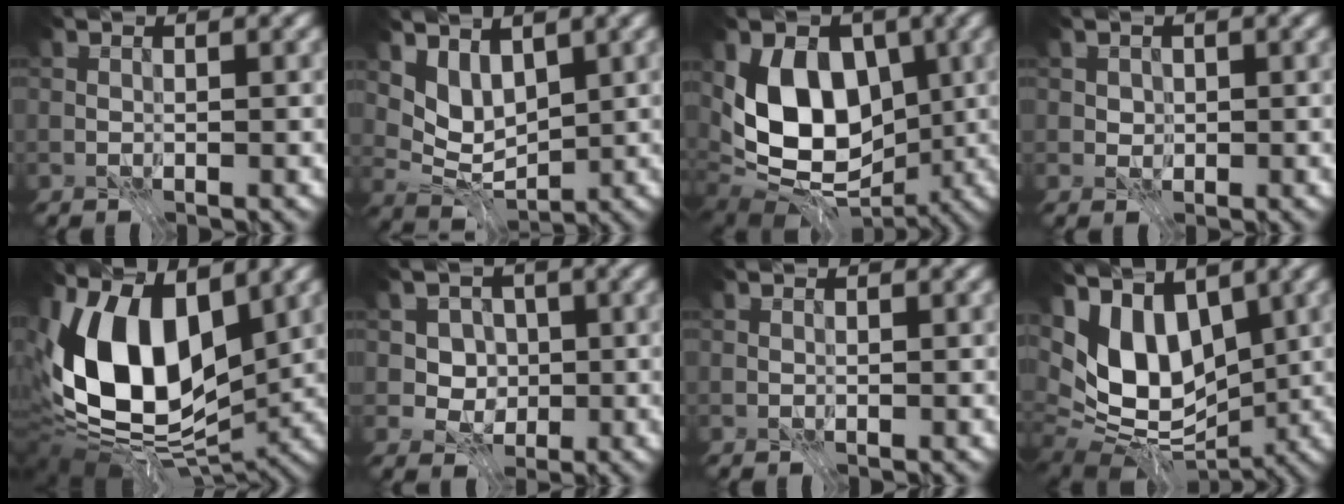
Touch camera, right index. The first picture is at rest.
{"total": 4.1, "force": [2.3, 2.4, 2.4], "torque": [-0.048, -0.010, 0.039]}
{"total": 11.5, "force": [0.6, 8.0, 8.3], "torque": [-0.115, -0.013, 0.008]}
{"total": 1.3, "force": [0.5, 1.1, 0.5], "torque": [-0.011, -0.003, 0.015]}
{"total": 13.9, "force": [1.0, 8.3, 11.1], "torque": [-0.216, -0.006, 0.004]}
{"total": 3.8, "force": [0.6, 3.3, 1.9], "torque": [-0.023, -0.004, 0.009]}
{"total": 0.0}
{"total": 10.5, "force": [2.0, 6.2, 8.3], "torque": [-0.140, -0.007, 0.032]}